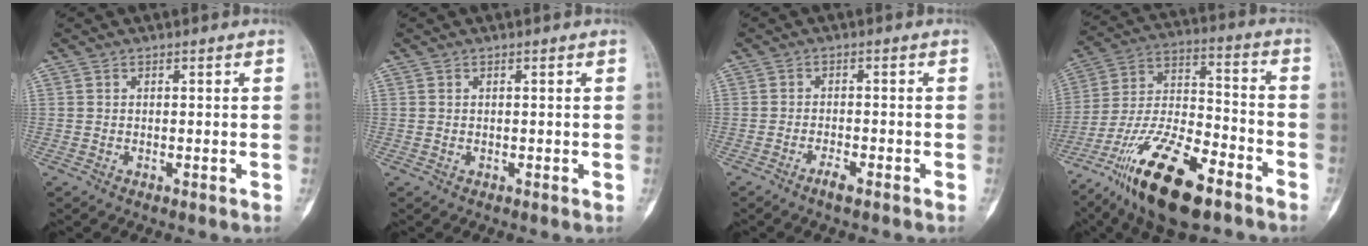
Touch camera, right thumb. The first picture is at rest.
{"total": 0.0}
{"total": 2.5, "force": [-1.8, 0.5, 1.6], "torque": [-0.037, 0.008, -0.035]}
{"total": 21.1, "force": [-13.1, 7.5, 14.7], "torque": [-0.287, 0.064, -0.235]}